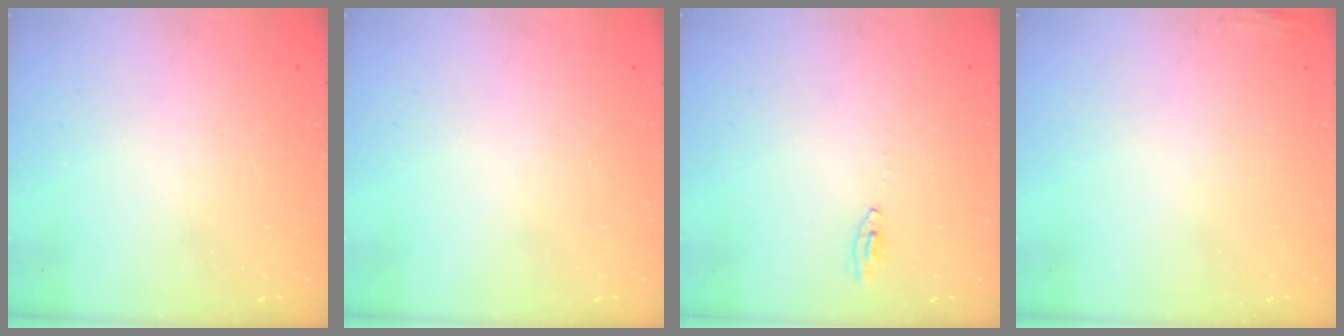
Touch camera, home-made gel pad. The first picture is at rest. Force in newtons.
{"total": 0.0}
{"total": 2.0, "press": 2.0, "slide": 0.2}
{"total": 3.1, "press": 3.0, "slide": 0.8}